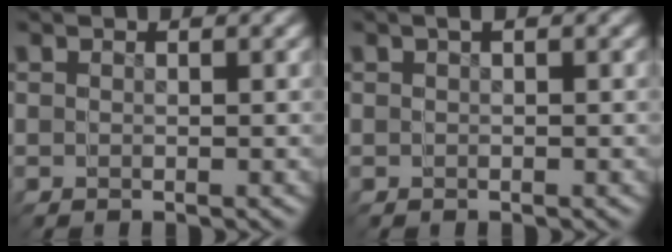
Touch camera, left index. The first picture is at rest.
{"total": 0.6, "force": [-0.1, -0.5, 0.2], "torque": [-0.005, 0.006, -0.003]}